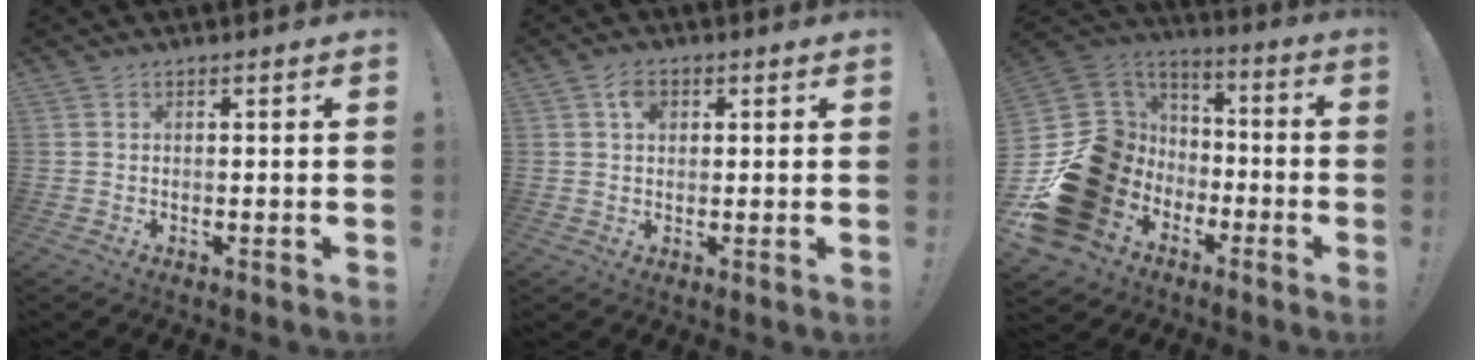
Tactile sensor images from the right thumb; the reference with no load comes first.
{"total": 4.0, "force": [1.3, 3.0, 2.3], "torque": [-0.028, 0.001, 0.020]}
{"total": 26.4, "force": [-7.4, 21.5, 13.3], "torque": [-0.196, 0.013, -0.047]}